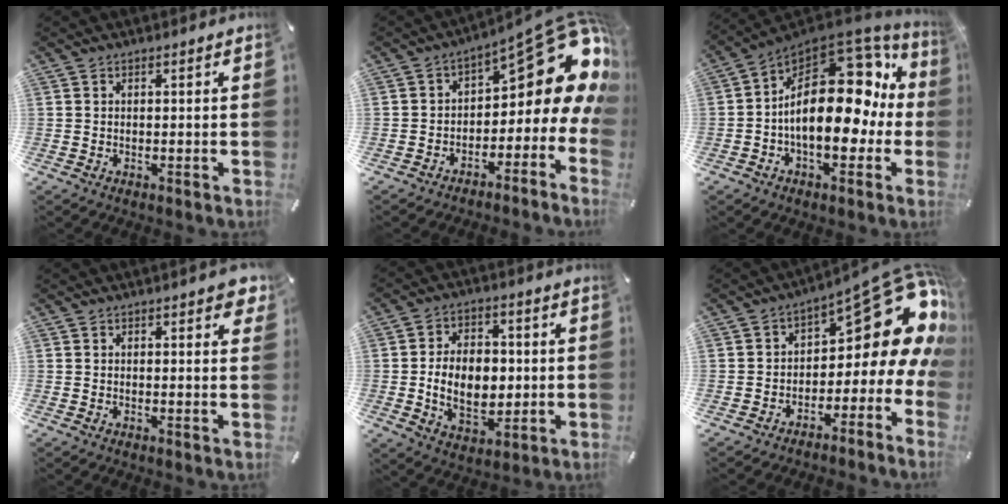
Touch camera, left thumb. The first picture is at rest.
{"total": 14.7, "force": [7.1, 6.8, 11.0], "torque": [-0.126, -0.063, 0.111]}
{"total": 23.5, "force": [1.7, 14.2, 18.7], "torque": [-0.301, -0.024, 0.040]}
{"total": 2.7, "force": [1.6, 1.1, 1.9], "torque": [-0.018, -0.004, 0.023]}
{"total": 11.9, "force": [-0.5, 8.4, 8.4], "torque": [-0.138, 0.007, -0.007]}
{"total": 16.1, "force": [7.0, 8.1, 12.0], "torque": [-0.144, -0.059, 0.111]}